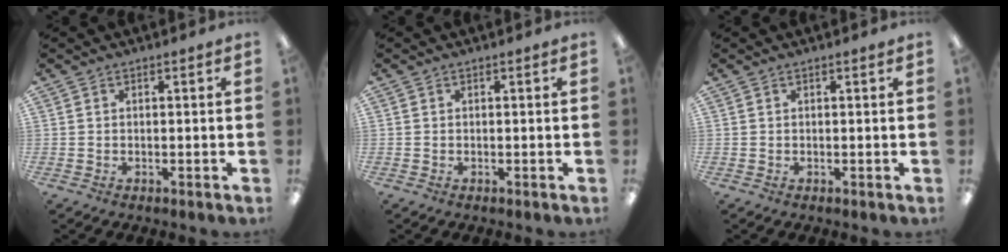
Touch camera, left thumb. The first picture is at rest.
{"total": 0.0}
{"total": 0.0}